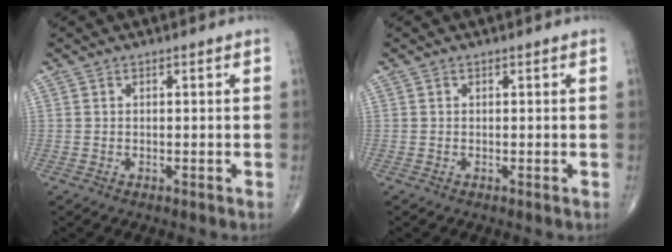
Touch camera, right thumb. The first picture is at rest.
{"total": 0.0}